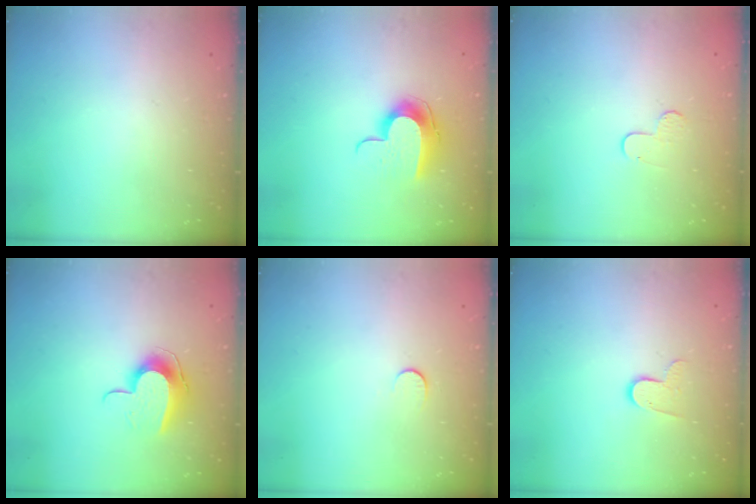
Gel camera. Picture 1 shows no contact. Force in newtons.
{"total": 10.2, "press": 10.2, "slide": 0.2}
{"total": 5.5, "press": 5.5, "slide": 0.5}
{"total": 9.9, "press": 9.9, "slide": 0.4}
{"total": 5.2, "press": 5.2, "slide": 0.5}
{"total": 7.2, "press": 7.2, "slide": 0.3}